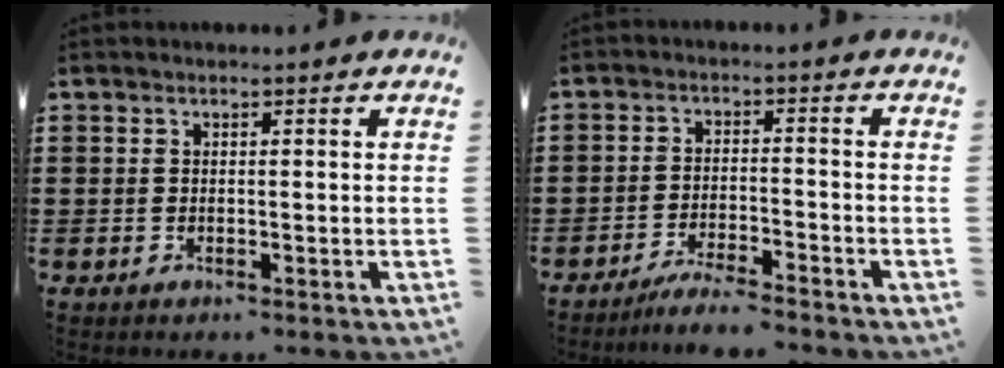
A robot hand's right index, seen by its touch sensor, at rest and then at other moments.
{"total": 3.9, "force": [-3.8, -0.3, 1.0], "torque": [-0.018, -0.001, -0.075]}